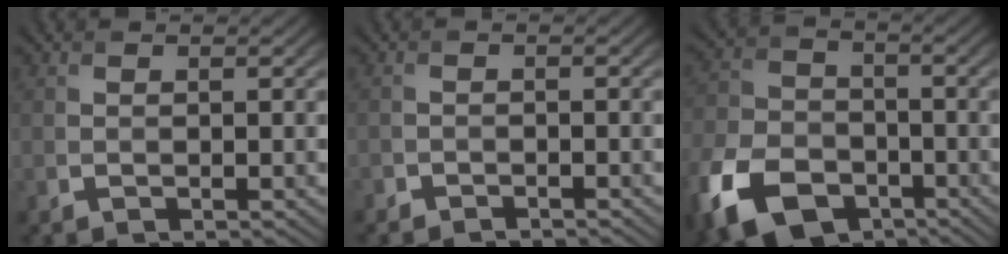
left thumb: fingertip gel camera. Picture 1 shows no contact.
{"total": 1.5, "force": [-1.5, 0.4, 0.1], "torque": [0.001, -0.003, -0.030]}
{"total": 14.2, "force": [-7.5, 9.1, 7.9], "torque": [-0.212, -0.040, -0.149]}